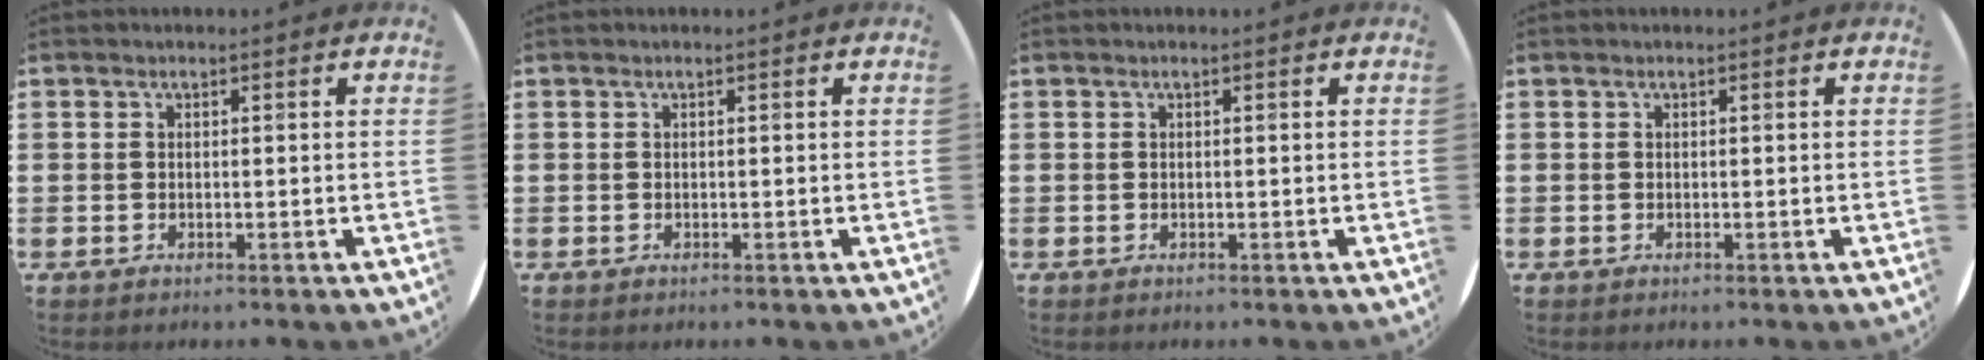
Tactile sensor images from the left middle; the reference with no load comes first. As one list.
[{"total": 0.0}, {"total": 0.0}, {"total": 0.0}]